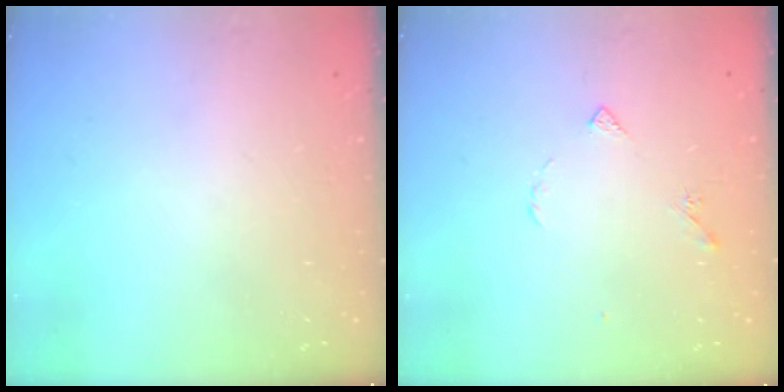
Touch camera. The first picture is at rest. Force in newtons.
{"total": 3.8, "press": 3.7, "slide": 0.8}